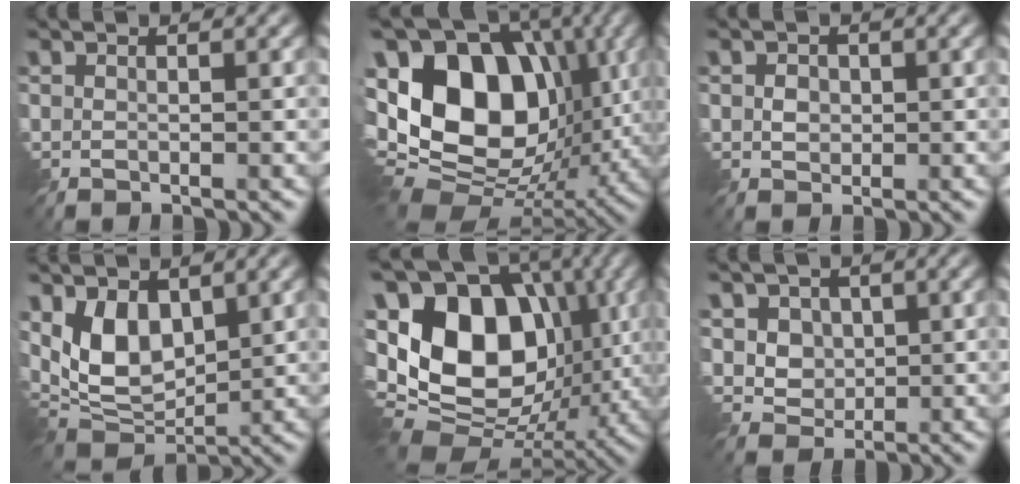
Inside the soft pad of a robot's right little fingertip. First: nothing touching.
{"total": 16.5, "force": [1.6, 11.5, 11.7], "torque": [-0.237, 0.010, 0.016]}
{"total": 1.4, "force": [0.0, 1.2, 0.7], "torque": [-0.016, -0.003, -0.002]}
{"total": 6.6, "force": [2.1, 3.8, 4.9], "torque": [-0.099, -0.017, 0.035]}
{"total": 16.2, "force": [1.4, 11.2, 11.6], "torque": [-0.235, 0.010, 0.016]}
{"total": 4.0, "force": [1.2, 3.4, 1.7], "torque": [-0.050, -0.002, 0.031]}